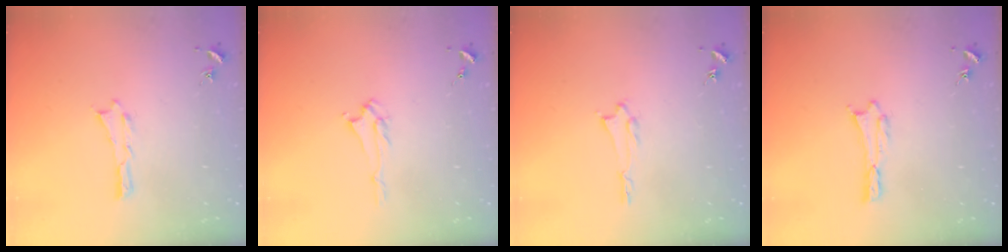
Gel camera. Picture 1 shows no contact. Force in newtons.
{"total": 1.4, "press": 1.4, "slide": 0.3}
{"total": 1.2, "press": 1.2, "slide": 0.1}
{"total": 0.7, "press": 0.7, "slide": 0.1}